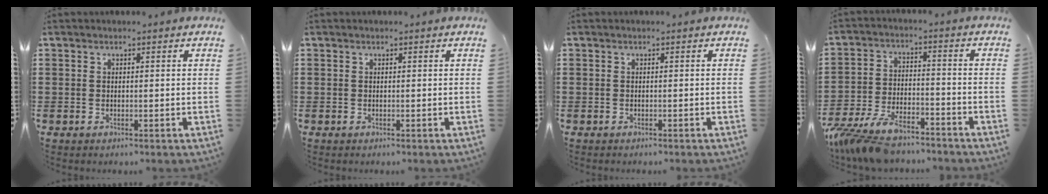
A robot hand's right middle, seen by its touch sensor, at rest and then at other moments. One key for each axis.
{"total": 0.0}
{"total": 0.0}
{"total": 9.1, "fx": -7.9, "fy": 2.2, "fz": 4.1, "tx": -0.100, "ty": 0.005, "tz": -0.155}